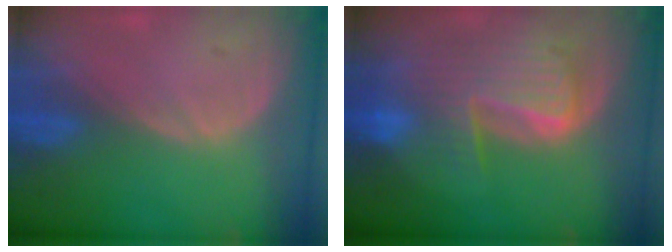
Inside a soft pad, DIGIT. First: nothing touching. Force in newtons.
{"total": 9.8, "press": 8.4, "slide": 5.0}